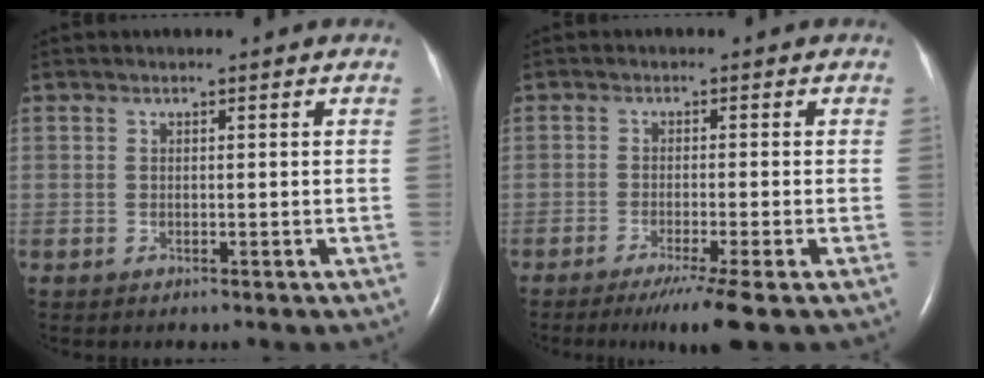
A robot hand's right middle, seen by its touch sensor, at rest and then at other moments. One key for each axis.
{"total": 5.9, "fx": -4.0, "fy": -1.0, "fz": 4.2, "tx": -0.064, "ty": -0.017, "tz": -0.068}